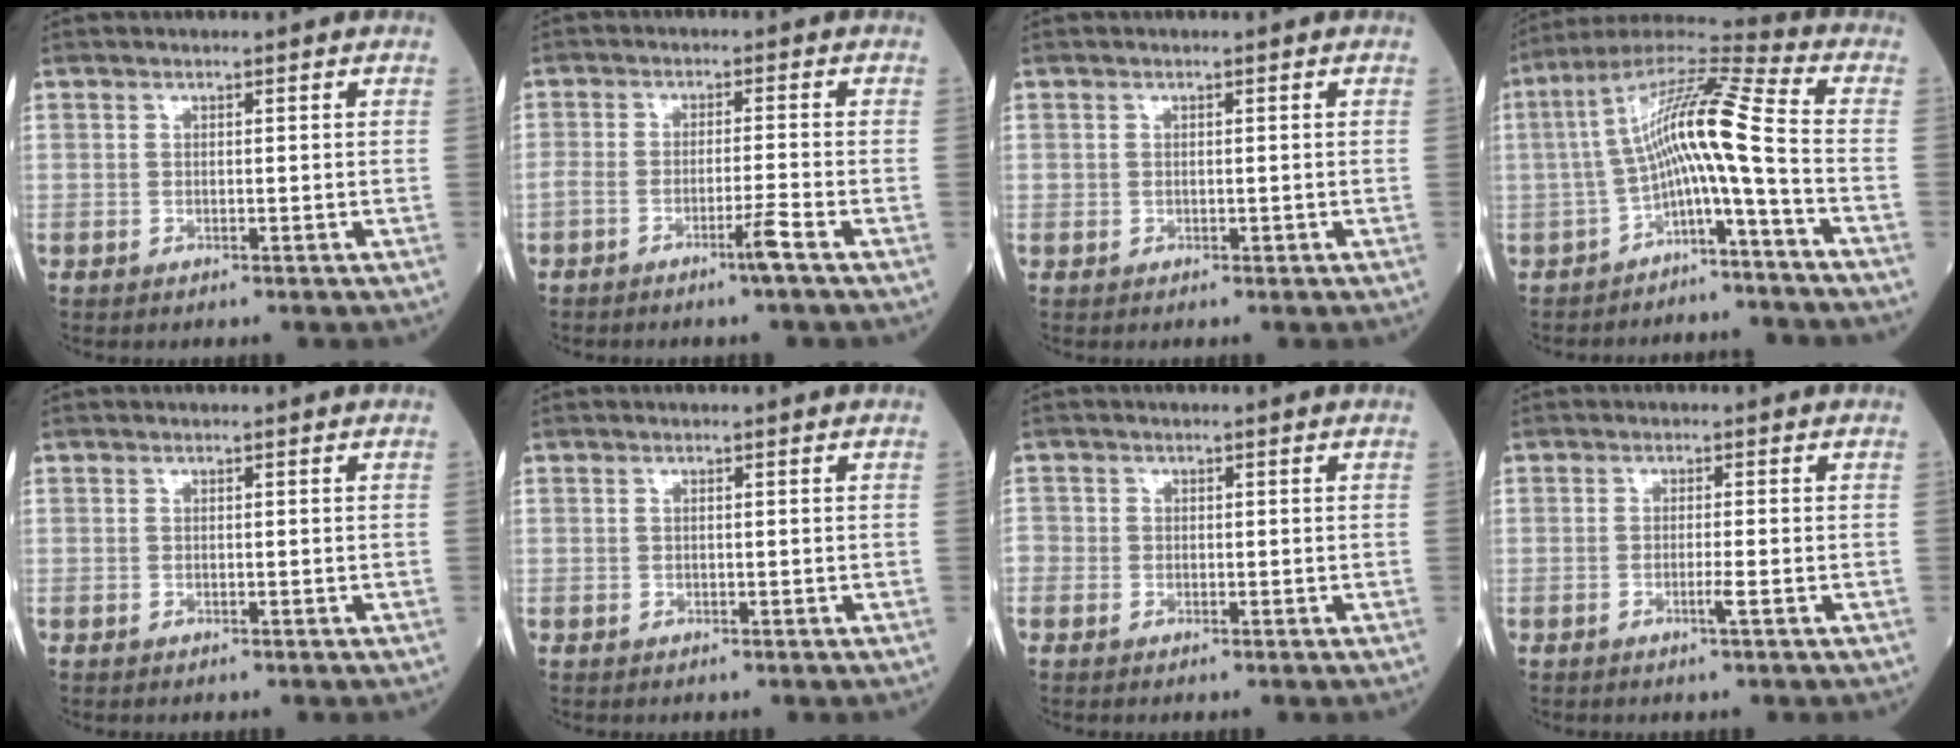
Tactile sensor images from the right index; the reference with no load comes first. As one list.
[{"total": 3.6, "force": [-2.4, -0.7, 2.7], "torque": [-0.050, -0.006, -0.048]}, {"total": 0.6, "force": [0.0, 0.5, 0.3], "torque": [-0.007, 0.000, 0.001]}, {"total": 11.5, "force": [-2.7, -0.2, 11.2], "torque": [-0.200, 0.039, -0.054]}, {"total": 0.0}, {"total": 0.0}, {"total": 2.3, "force": [-0.4, 2.1, 0.9], "torque": [-0.021, 0.010, -0.010]}, {"total": 1.8, "force": [-0.7, -0.3, 1.6], "torque": [-0.032, -0.003, -0.014]}]